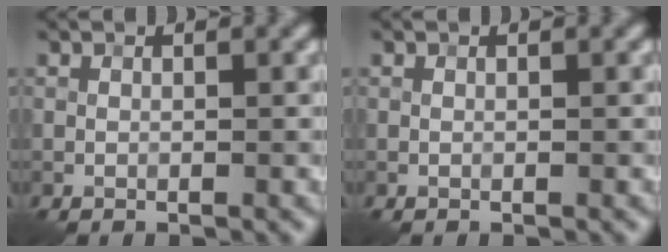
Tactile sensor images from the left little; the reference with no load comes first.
{"total": 0.0}